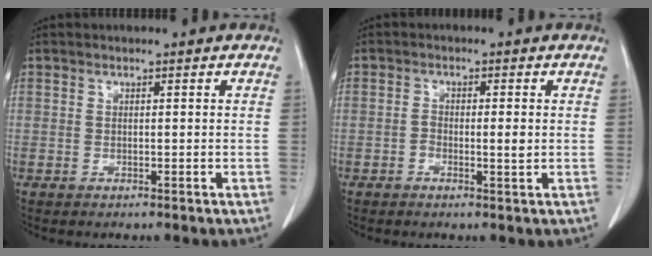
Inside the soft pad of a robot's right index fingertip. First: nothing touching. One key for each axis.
{"total": 2.4, "fx": -0.4, "fy": 0.8, "fz": 2.3, "tx": -0.038, "ty": 0.002, "tz": -0.006}